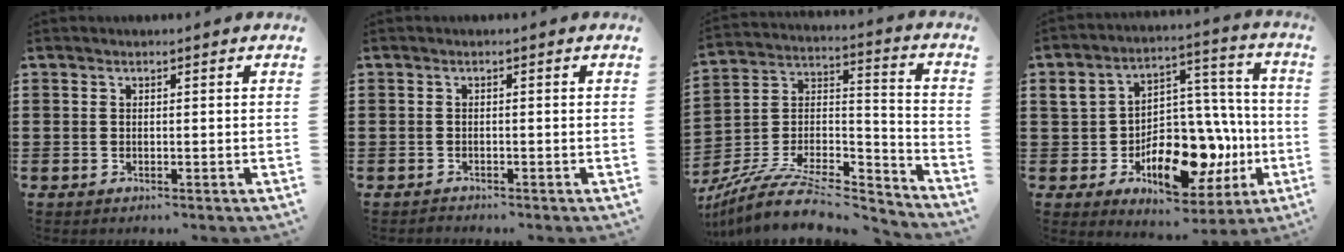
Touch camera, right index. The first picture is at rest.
{"total": 0.7, "force": [-0.7, 0.1, 0.0], "torque": [-0.002, 0.000, -0.014]}
{"total": 9.5, "force": [-7.8, 3.0, 4.3], "torque": [-0.090, 0.003, -0.156]}
{"total": 14.2, "force": [-3.3, 9.4, 10.0], "torque": [-0.151, 0.007, -0.047]}